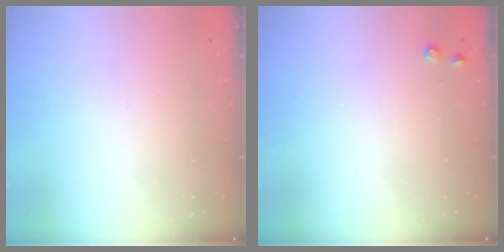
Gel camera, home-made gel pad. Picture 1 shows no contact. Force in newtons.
{"total": 5.7, "press": 5.6, "slide": 0.6}